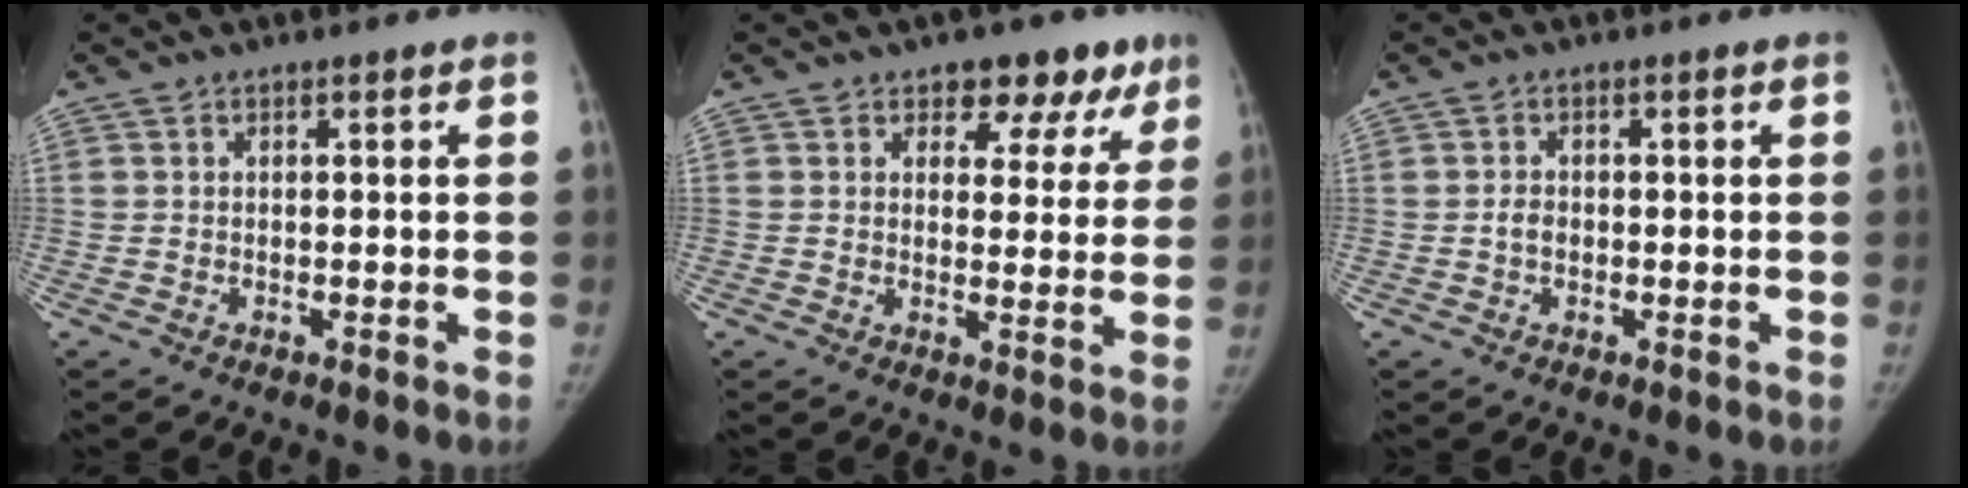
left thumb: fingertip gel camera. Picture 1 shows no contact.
{"total": 8.8, "force": [5.6, 5.7, 3.9], "torque": [0.005, -0.020, 0.062]}
{"total": 1.7, "force": [-0.4, 1.3, 1.0], "torque": [-0.012, 0.005, -0.008]}